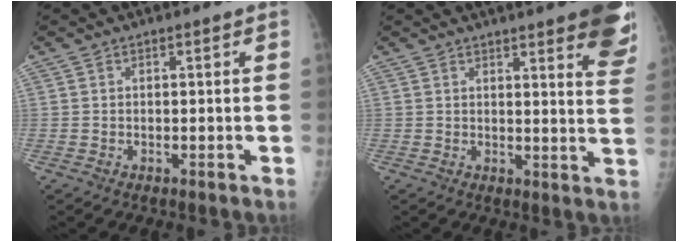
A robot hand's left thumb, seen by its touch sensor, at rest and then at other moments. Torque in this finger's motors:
{"motor_torque": [3.27, 1.74, 0.77, -0.73, 0.21]}